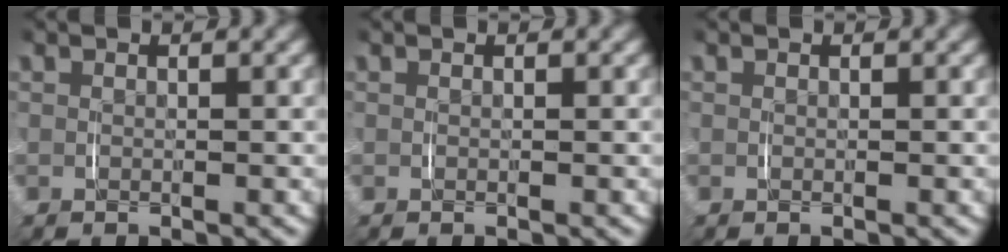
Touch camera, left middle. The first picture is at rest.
{"total": 0.0}
{"total": 0.0}